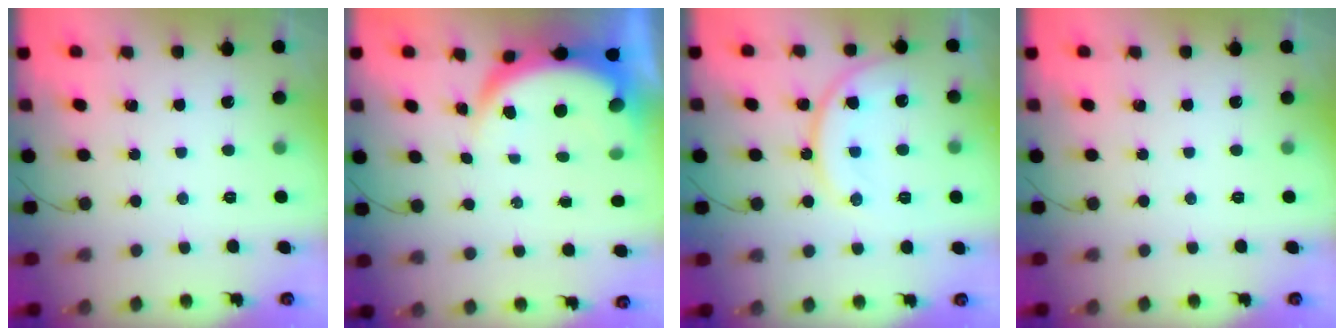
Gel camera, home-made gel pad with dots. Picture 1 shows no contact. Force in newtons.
{"total": 6.7, "press": 6.7, "slide": 1.0}
{"total": 12.9, "press": 12.9, "slide": 0.4}
{"total": 0.0}